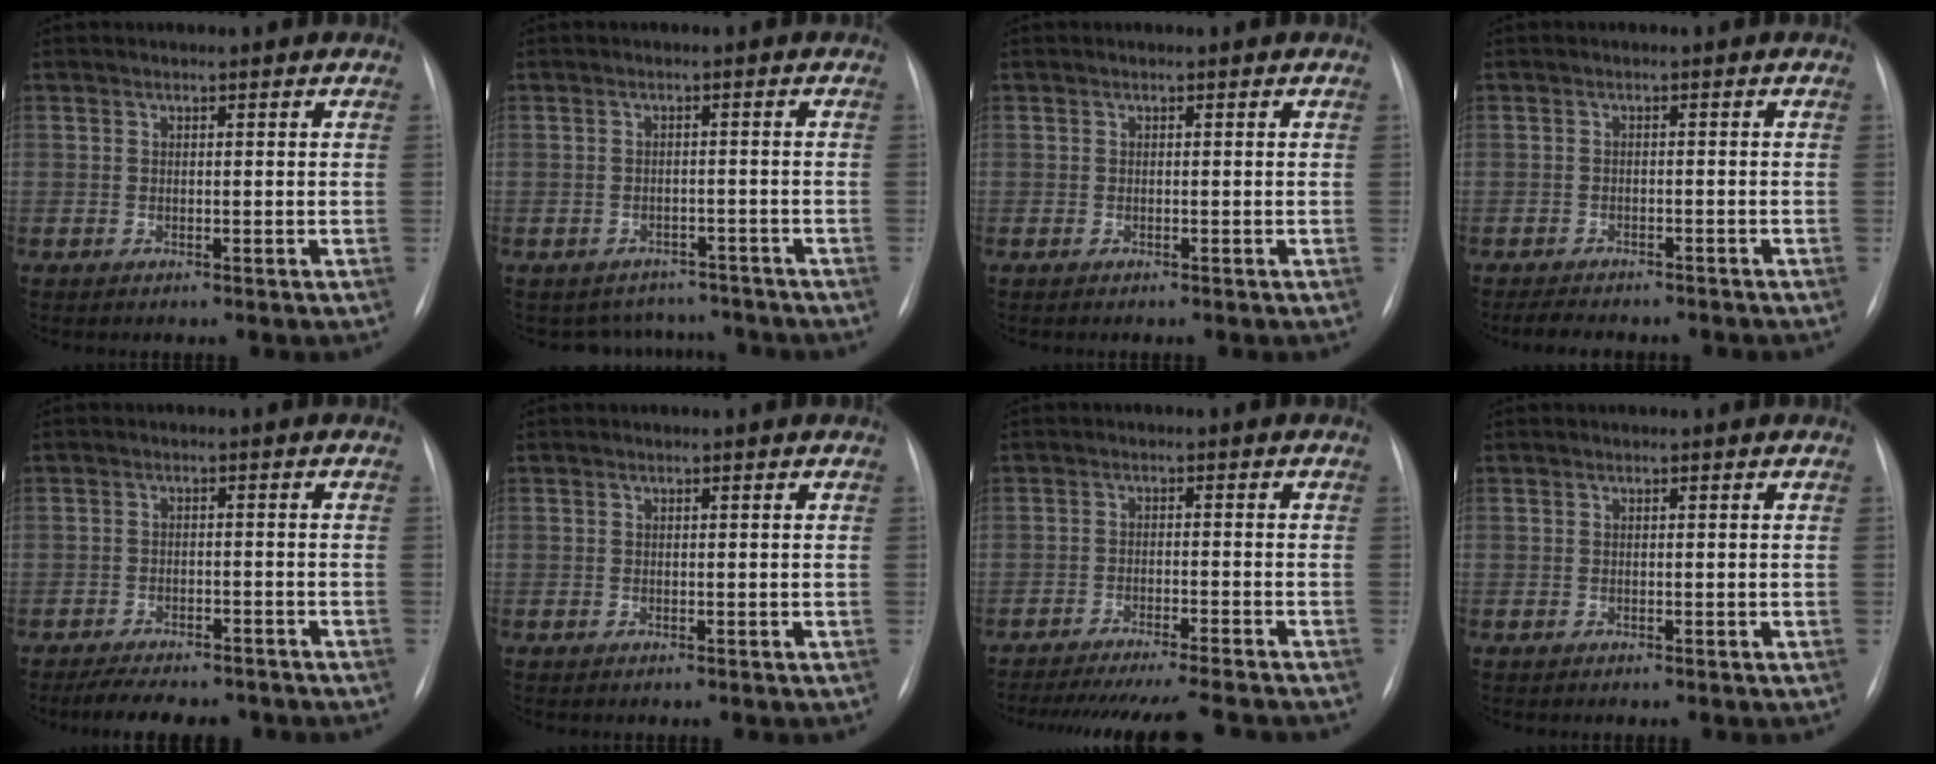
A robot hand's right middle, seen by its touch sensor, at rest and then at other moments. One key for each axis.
{"total": 6.3, "fx": -5.6, "fy": 2.8, "fz": -0.3, "tx": 0.012, "ty": 0.021, "tz": -0.066}
{"total": 0.0}
{"total": 7.1, "fx": -6.2, "fy": 2.1, "fz": 2.9, "tx": -0.045, "ty": -0.002, "tz": -0.077}
{"total": 9.8, "fx": -8.5, "fy": 3.2, "fz": 3.9, "tx": -0.058, "ty": 0.001, "tz": -0.114}
{"total": 0.0}
{"total": 17.1, "fx": -15.6, "fy": 0.3, "fz": 7.0, "tx": -0.106, "ty": -0.037, "tz": -0.214}
{"total": 0.0}